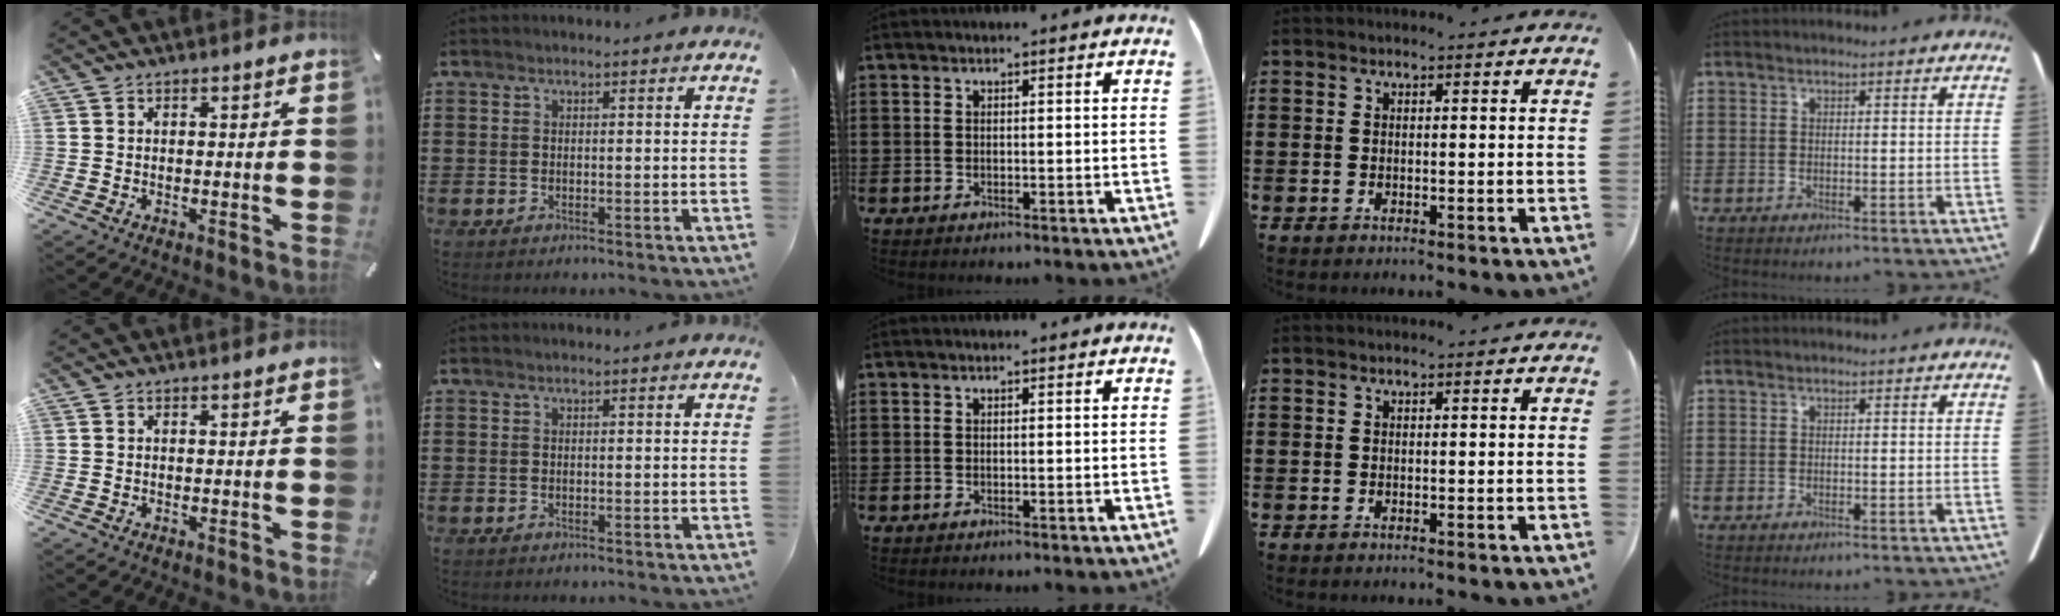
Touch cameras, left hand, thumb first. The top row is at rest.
{}